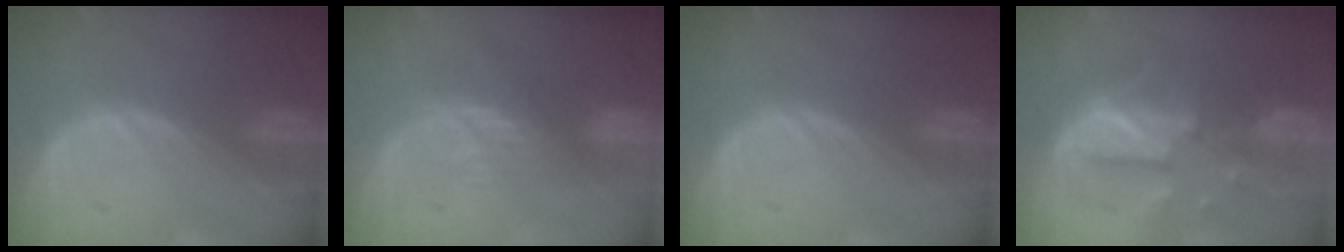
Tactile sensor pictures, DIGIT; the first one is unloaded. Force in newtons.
{"total": 3.7, "press": 3.4, "slide": 1.5}
{"total": 0.0}
{"total": 9.3, "press": 9.3, "slide": 0.5}